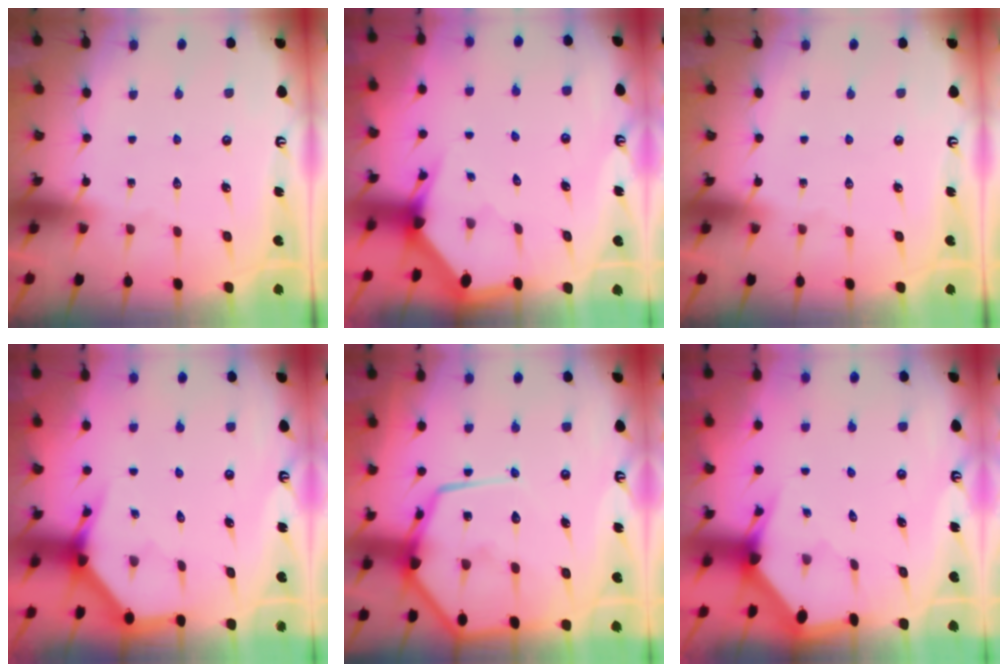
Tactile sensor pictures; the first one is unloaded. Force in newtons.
{"total": 2.9, "press": 2.9, "slide": 0.1}
{"total": 0.0}
{"total": 4.0, "press": 4.0, "slide": 0.2}
{"total": 16.5, "press": 16.5, "slide": 1.6}
{"total": 2.9, "press": 2.9, "slide": 0.1}